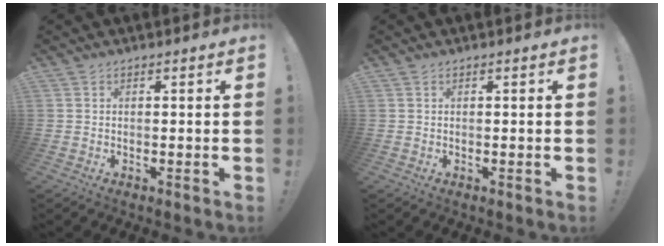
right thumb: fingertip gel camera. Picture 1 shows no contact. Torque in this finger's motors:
{"motor_torque": [0.03, 0.06, 0.13, -0.04, -0.03]}